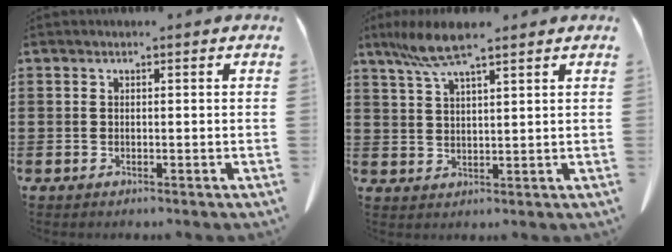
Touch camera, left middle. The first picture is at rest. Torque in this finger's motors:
{"motor_torque": [0.68, 0.15, 0.25, 0.14]}